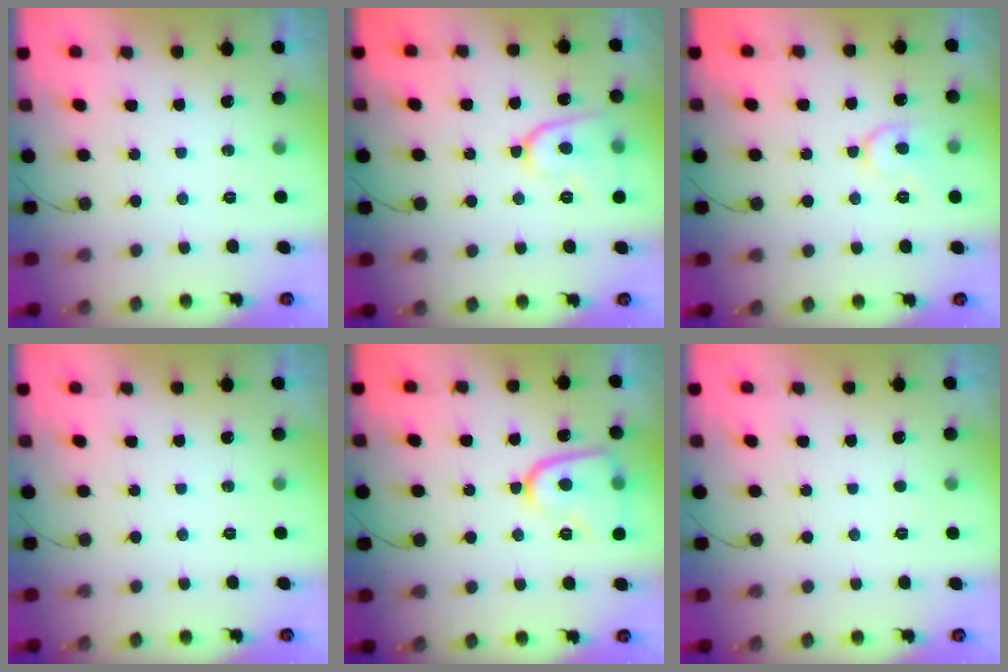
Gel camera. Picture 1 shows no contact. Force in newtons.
{"total": 10.5, "press": 10.4, "slide": 1.3}
{"total": 8.0, "press": 8.0, "slide": 0.7}
{"total": 0.0}
{"total": 12.5, "press": 12.4, "slide": 1.2}
{"total": 1.6, "press": 1.6, "slide": 0.1}